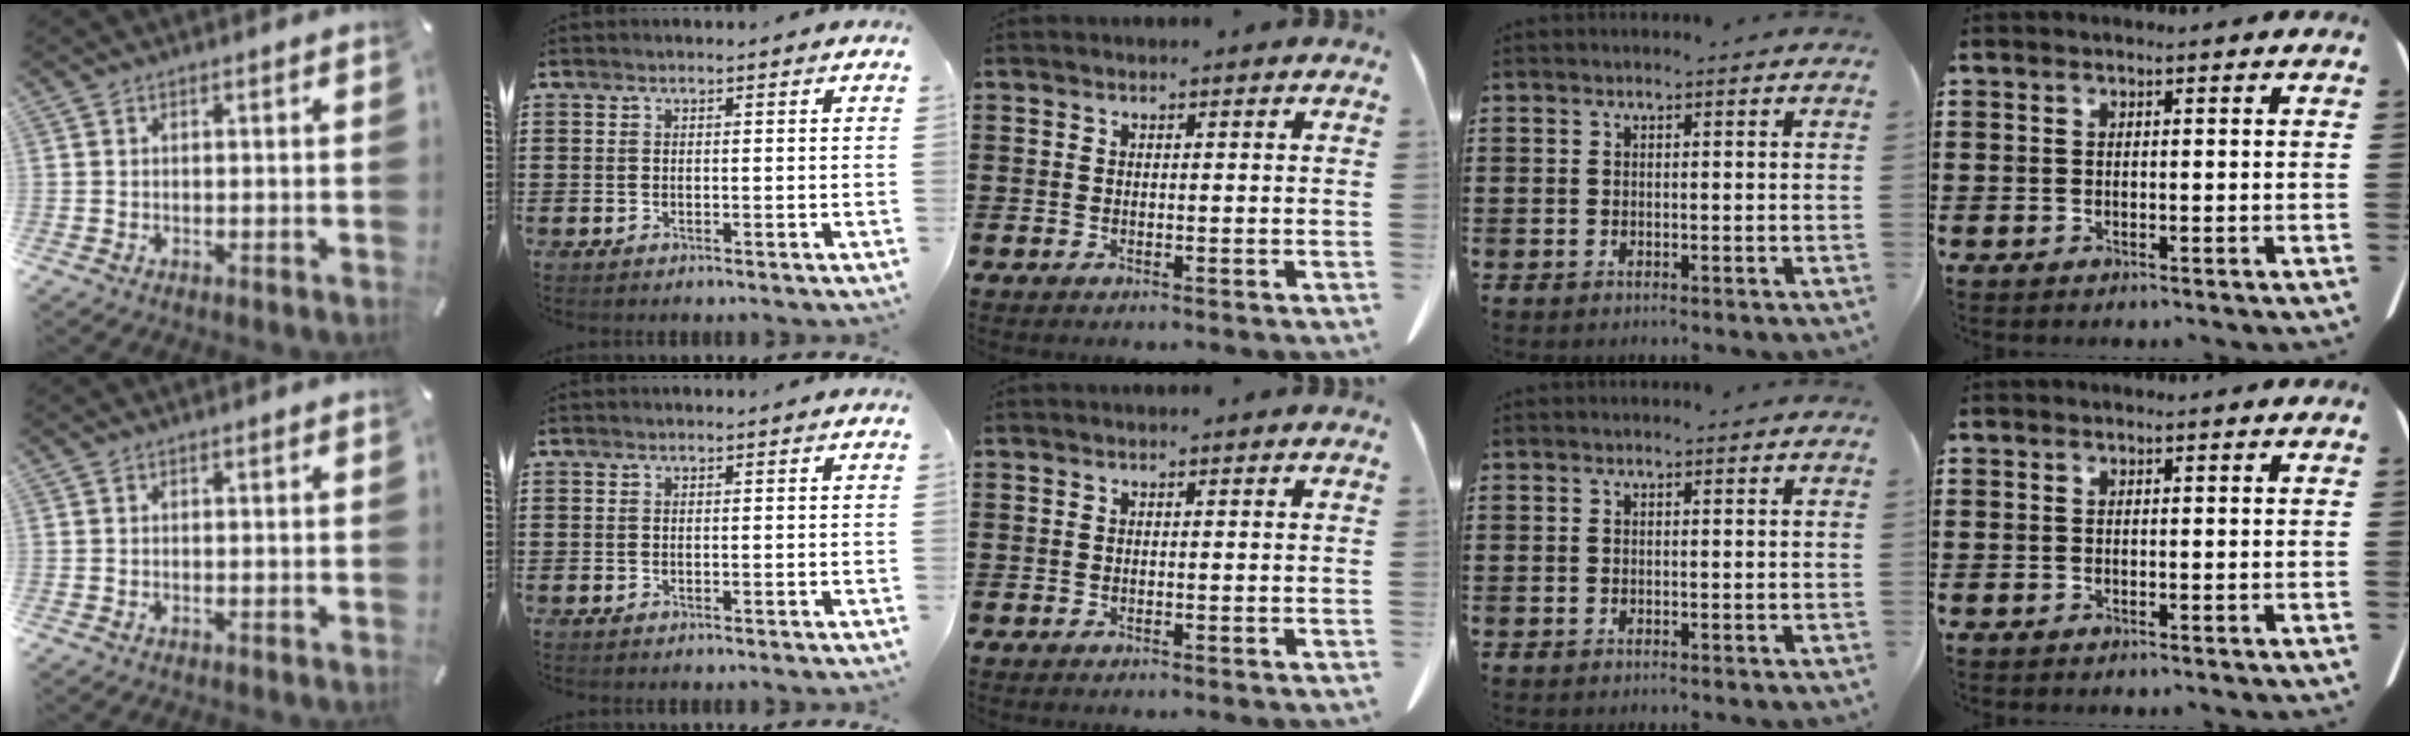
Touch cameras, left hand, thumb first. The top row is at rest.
{}